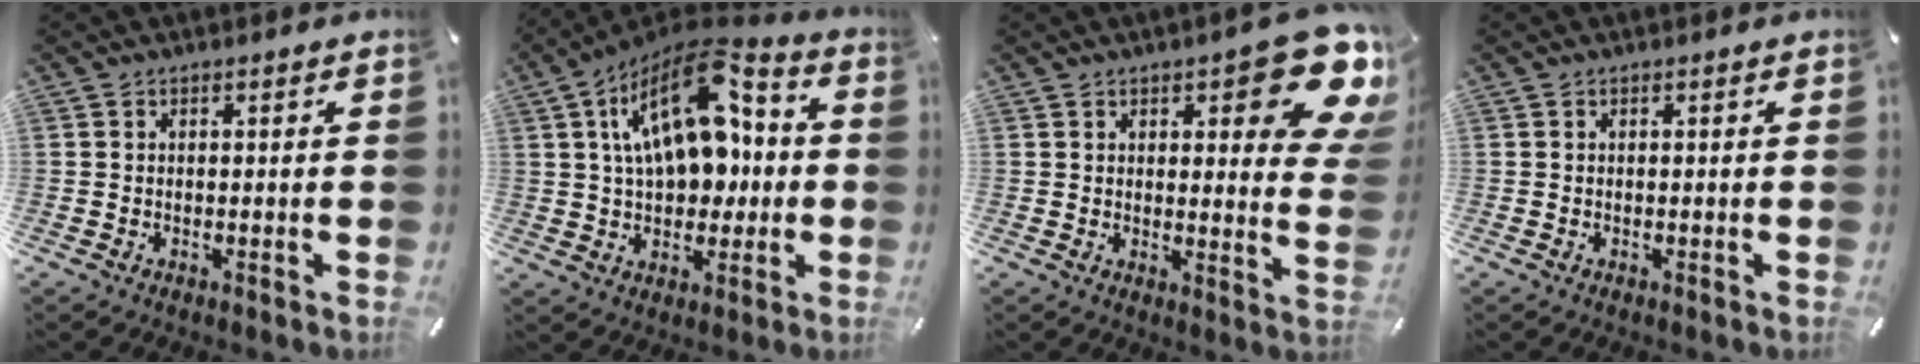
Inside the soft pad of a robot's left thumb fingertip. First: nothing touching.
{"total": 19.6, "force": [5.2, 11.7, 14.9], "torque": [-0.258, -0.029, 0.083]}
{"total": 15.7, "force": [8.5, 5.6, 12.0], "torque": [-0.146, -0.062, 0.141]}
{"total": 0.0}